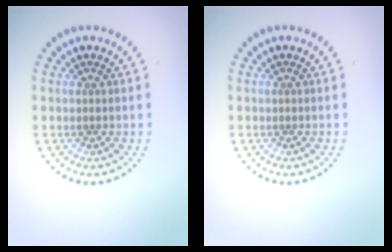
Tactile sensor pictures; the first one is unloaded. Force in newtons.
{"total": 0.0}